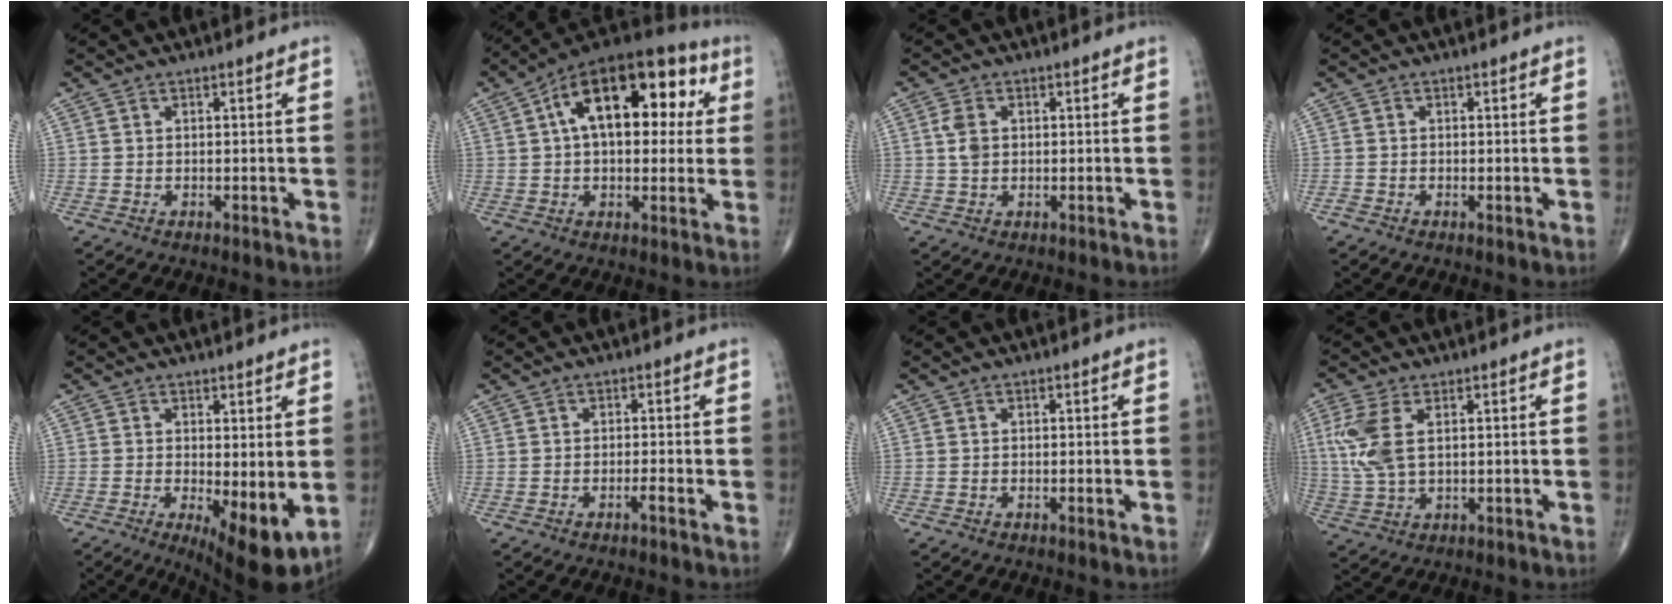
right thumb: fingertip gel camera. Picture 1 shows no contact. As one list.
[{"total": 21.6, "force": [5.6, 11.4, 17.4], "torque": [-0.239, 0.032, 0.076]}, {"total": 3.0, "force": [0.5, 2.0, 2.1], "torque": [-0.045, 0.001, 0.009]}, {"total": 0.8, "force": [-0.4, 0.3, 0.6], "torque": [-0.013, -0.004, -0.012]}, {"total": 9.4, "force": [-1.3, 3.1, 8.8], "torque": [-0.129, -0.026, -0.012]}, {"total": 1.2, "force": [-0.8, 0.0, 0.9], "torque": [-0.021, 0.002, -0.016]}, {"total": 0.0}, {"total": 8.1, "force": [2.0, 4.0, 6.8], "torque": [-0.173, 0.001, 0.045]}]